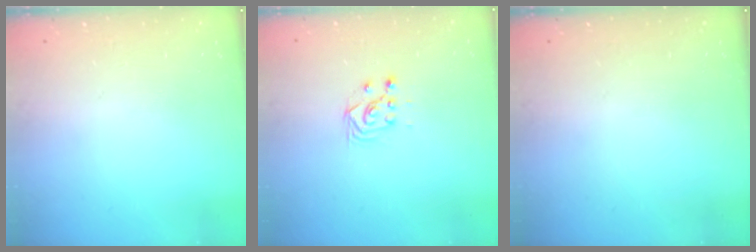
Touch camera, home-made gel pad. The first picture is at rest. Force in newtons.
{"total": 4.4, "press": 4.4, "slide": 0.7}
{"total": 0.0}